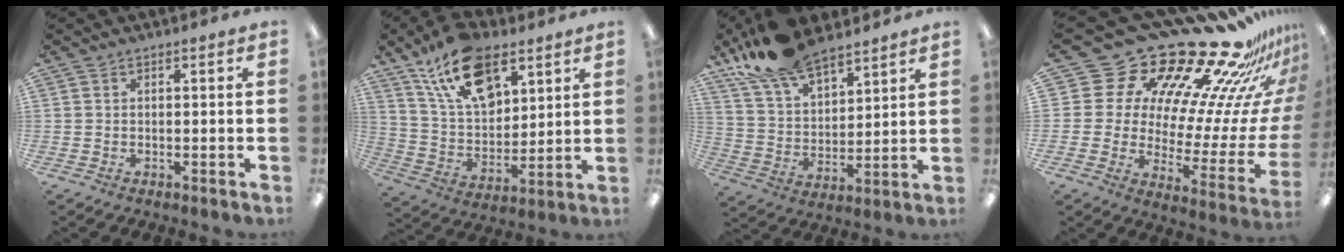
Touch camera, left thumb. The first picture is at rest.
{"total": 18.5, "force": [11.0, 10.1, 10.9], "torque": [-0.192, -0.036, 0.201]}
{"total": 16.4, "force": [13.2, 6.4, 7.3], "torque": [-0.158, -0.069, 0.242]}
{"total": 28.3, "force": [22.1, 12.2, 12.6], "torque": [-0.127, -0.221, 0.407]}